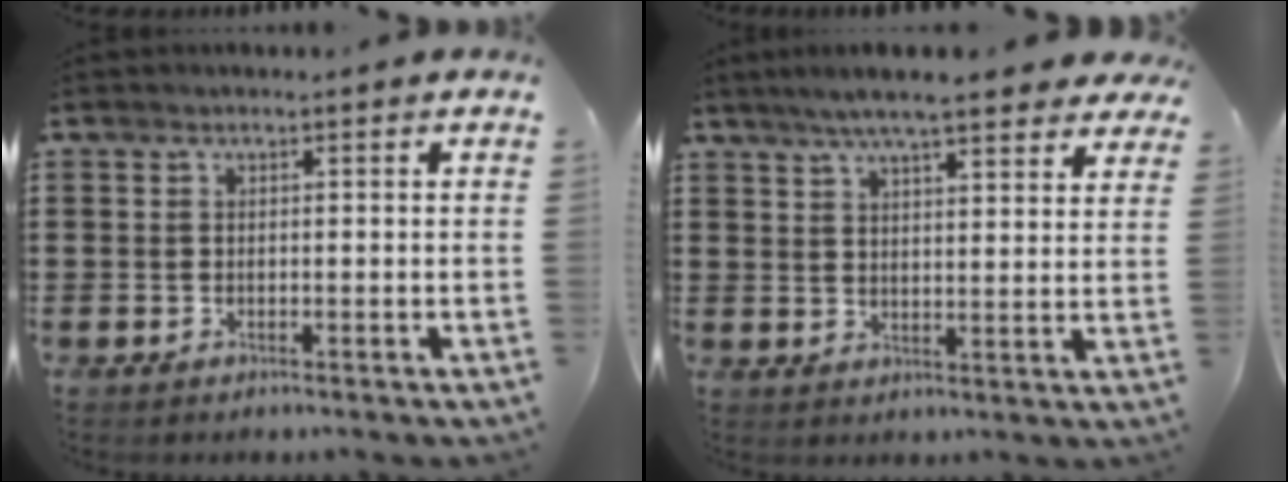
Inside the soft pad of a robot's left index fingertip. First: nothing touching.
{"total": 6.9, "force": [5.9, 0.7, 3.5], "torque": [-0.087, -0.012, 0.106]}